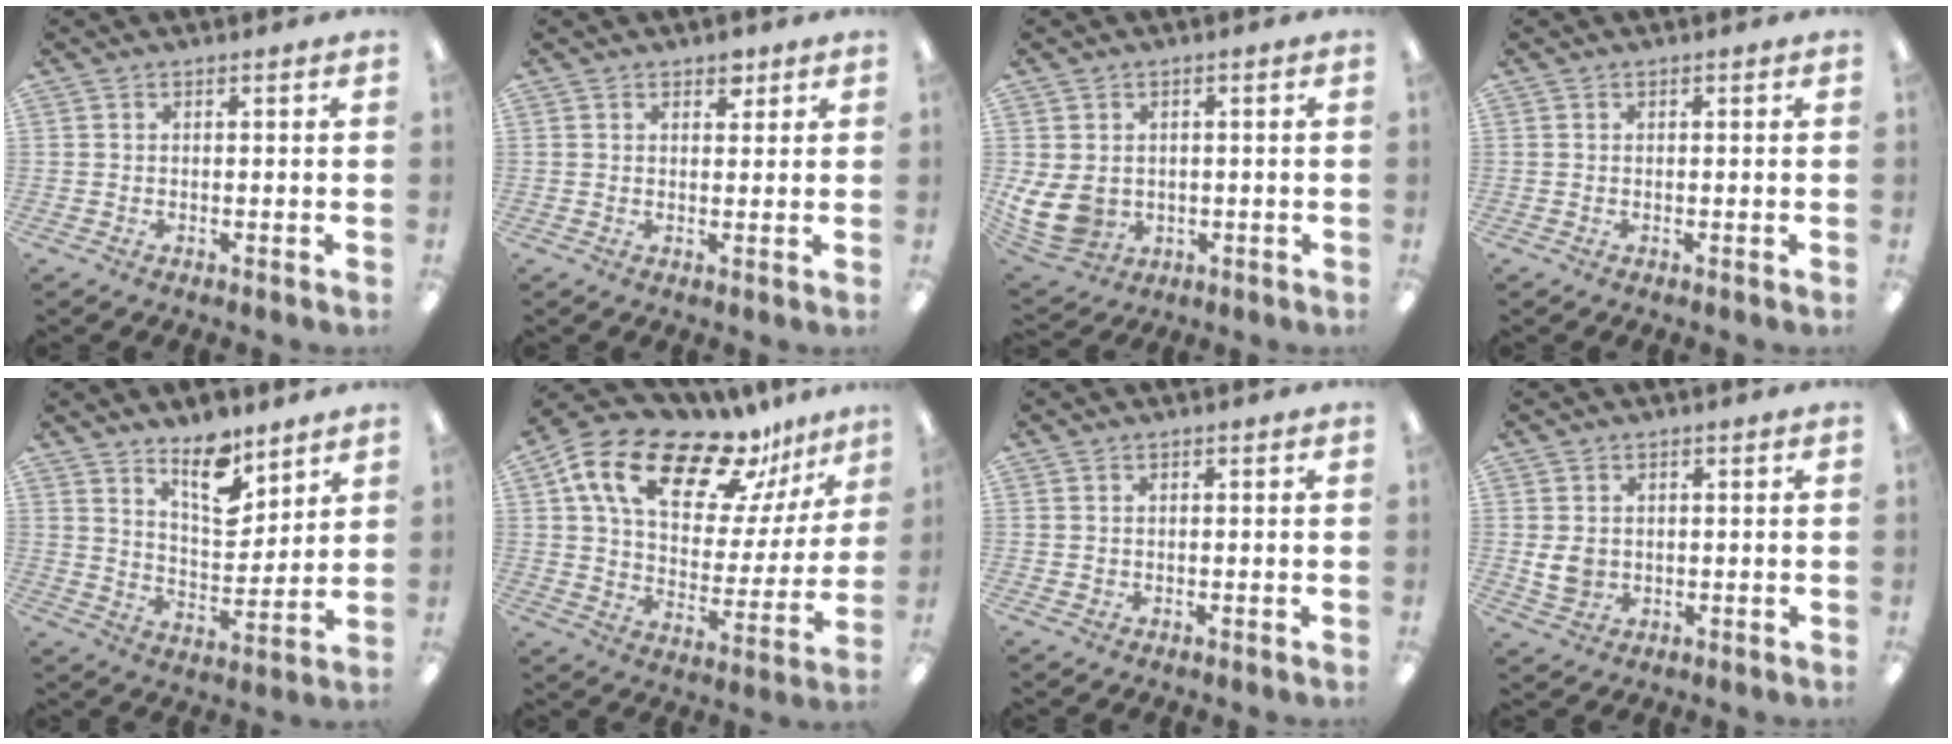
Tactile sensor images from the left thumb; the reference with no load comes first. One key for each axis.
{"total": 2.8, "fx": 1.9, "fy": 1.7, "fz": 1.2, "tx": -0.001, "ty": -0.007, "tz": 0.030}
{"total": 9.2, "fx": -0.1, "fy": 7.5, "fz": 5.3, "tx": -0.117, "ty": -0.004, "tz": 0.002}
{"total": 0.0}
{"total": 12.3, "fx": 9.0, "fy": 5.0, "fz": 6.6, "tx": -0.098, "ty": -0.056, "tz": 0.158}
{"total": 20.4, "fx": 13.9, "fy": 9.8, "fz": 11.3, "tx": -0.196, "ty": -0.086, "tz": 0.243}
{"total": 0.9, "fx": 0.2, "fy": 0.8, "fz": -0.2, "tx": 0.003, "ty": 0.005, "tz": 0.002}
{"total": 4.9, "fx": 0.2, "fy": 4.4, "fz": 2.2, "tx": -0.034, "ty": 0.001, "tz": 0.004}